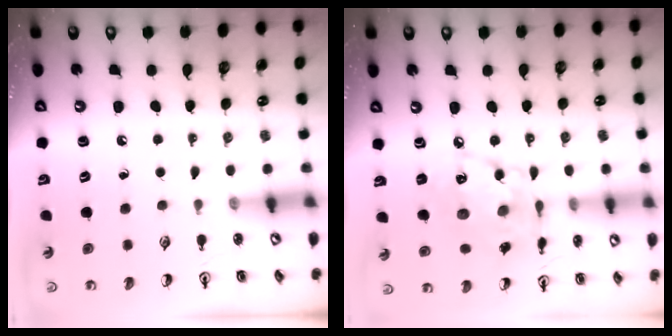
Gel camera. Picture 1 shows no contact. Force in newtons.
{"total": 13.6, "press": 13.6, "slide": 0.8}